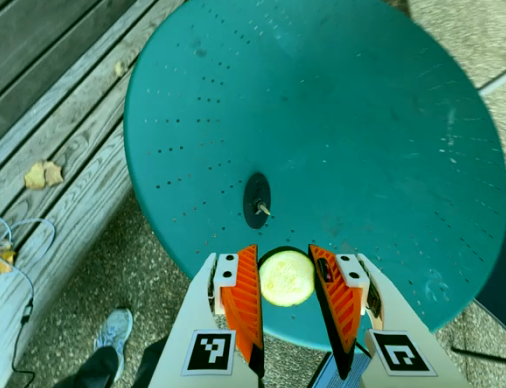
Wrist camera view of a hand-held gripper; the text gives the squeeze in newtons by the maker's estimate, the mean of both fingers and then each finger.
{"total": 12.0, "left": 12.4, "right": 11.7}